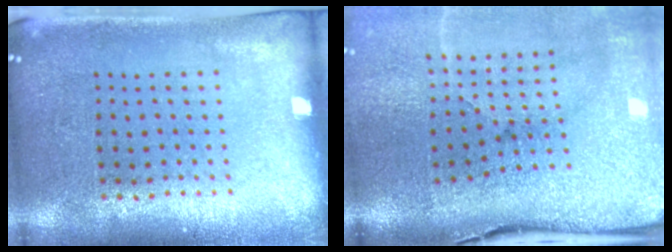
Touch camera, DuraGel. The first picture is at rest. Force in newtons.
{"total": 5.0, "press": 3.9, "slide": 3.1}